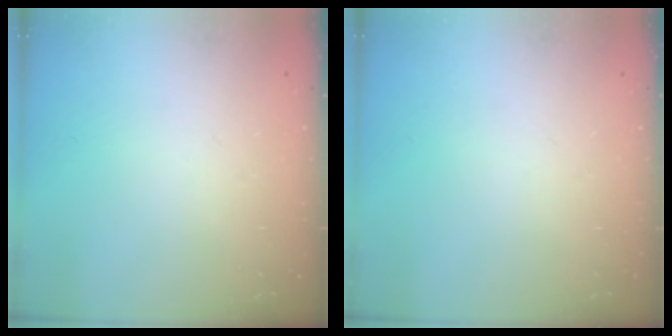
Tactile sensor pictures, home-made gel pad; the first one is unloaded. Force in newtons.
{"total": 0.0}